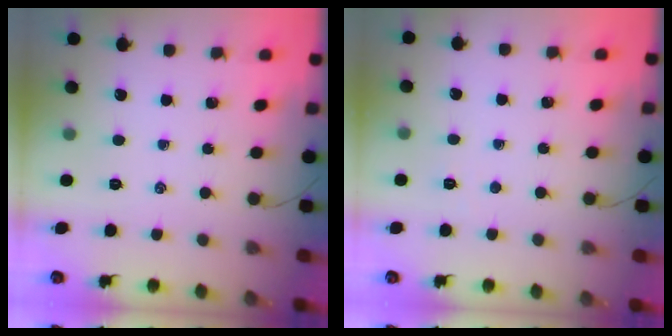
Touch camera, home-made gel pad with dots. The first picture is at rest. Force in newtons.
{"total": 1.8, "press": 1.7, "slide": 0.5}